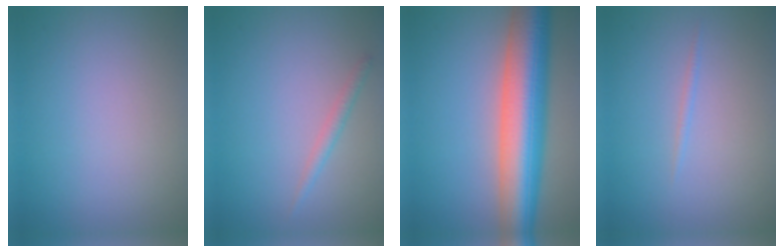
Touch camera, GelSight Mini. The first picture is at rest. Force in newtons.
{"total": 1.2, "press": 1.1, "slide": 0.0}
{"total": 10.8, "press": 10.8, "slide": 0.4}
{"total": 0.5, "press": 0.5, "slide": 0.1}